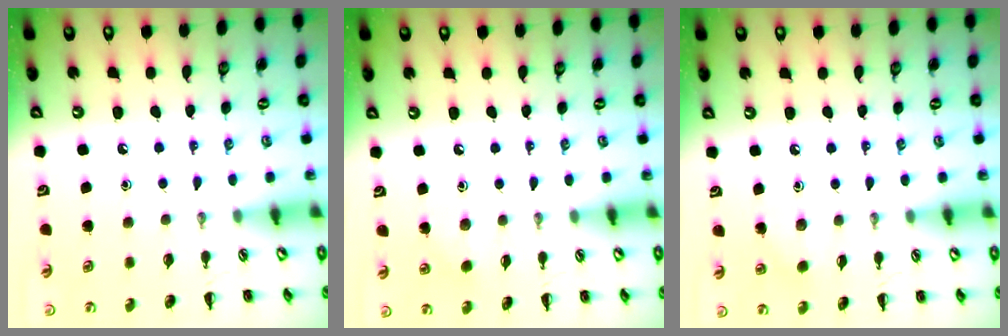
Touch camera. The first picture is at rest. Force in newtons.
{"total": 2.1, "press": 2.0, "slide": 0.7}
{"total": 1.8, "press": 1.7, "slide": 0.6}